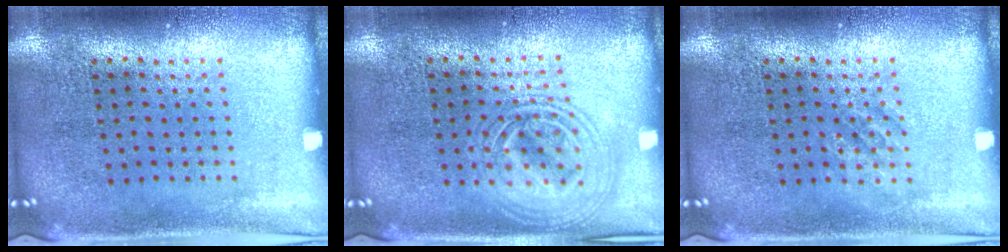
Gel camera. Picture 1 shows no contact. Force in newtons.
{"total": 2.8, "press": 2.8, "slide": 0.3}
{"total": 1.0, "press": 1.0, "slide": 0.2}